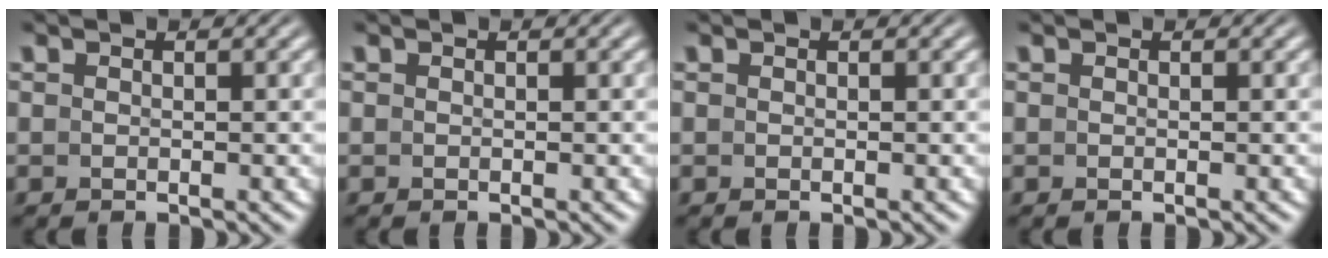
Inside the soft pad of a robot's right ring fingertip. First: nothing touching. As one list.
[{"total": 0.0}, {"total": 0.0}, {"total": 0.0}]